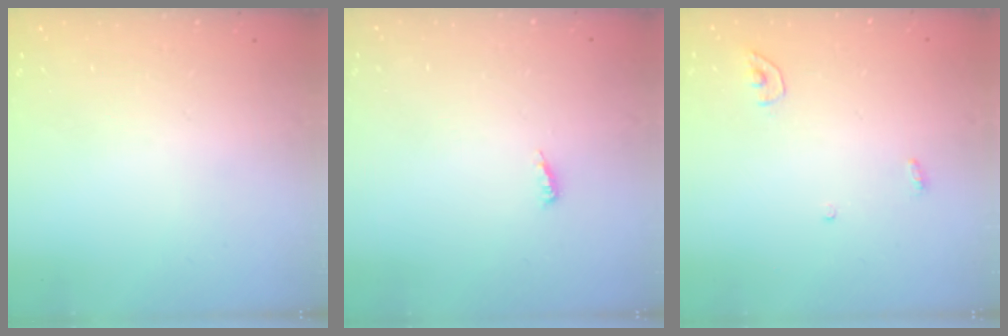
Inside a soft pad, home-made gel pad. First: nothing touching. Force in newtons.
{"total": 3.9, "press": 3.9, "slide": 0.4}
{"total": 3.5, "press": 3.5, "slide": 0.3}